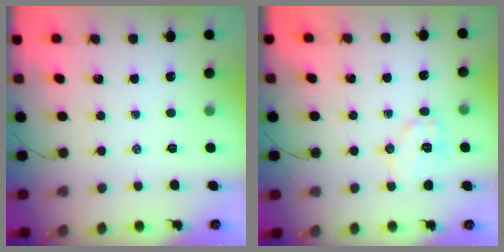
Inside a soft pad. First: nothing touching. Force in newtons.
{"total": 7.9, "press": 7.9, "slide": 0.5}